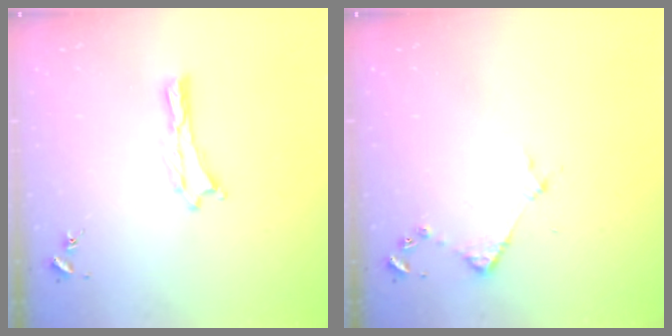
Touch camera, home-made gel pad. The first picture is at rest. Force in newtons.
{"total": 3.7, "press": 3.7, "slide": 0.2}